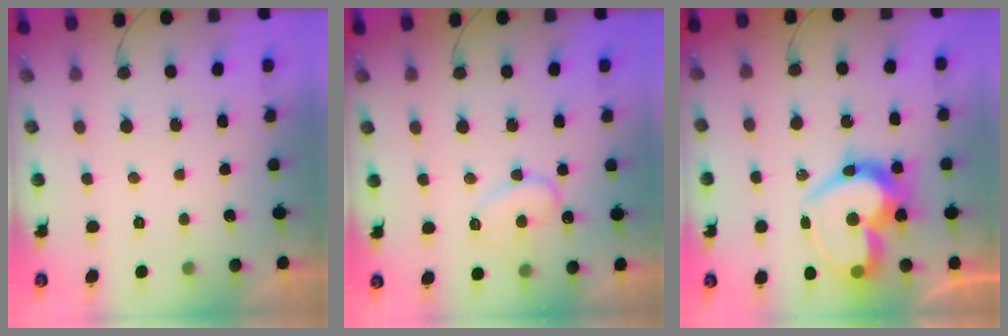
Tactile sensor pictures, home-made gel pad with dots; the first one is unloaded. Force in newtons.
{"total": 11.0, "press": 11.0, "slide": 1.0}
{"total": 22.9, "press": 22.8, "slide": 1.9}